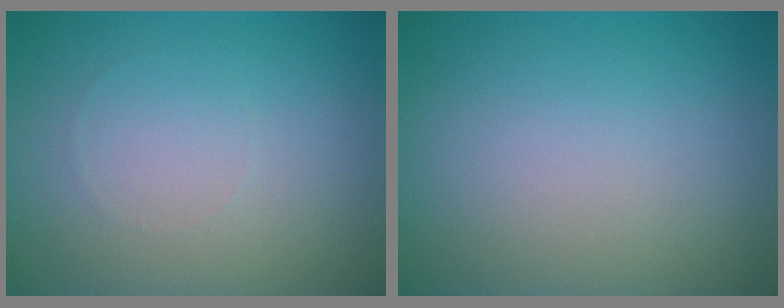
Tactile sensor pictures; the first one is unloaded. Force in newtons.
{"total": 0.0}